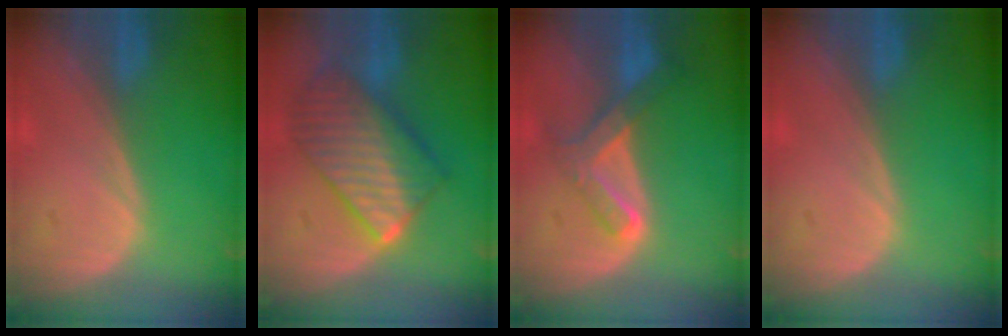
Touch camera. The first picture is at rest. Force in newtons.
{"total": 10.2, "press": 10.1, "slide": 0.8}
{"total": 6.6, "press": 5.8, "slide": 3.0}
{"total": 0.0}